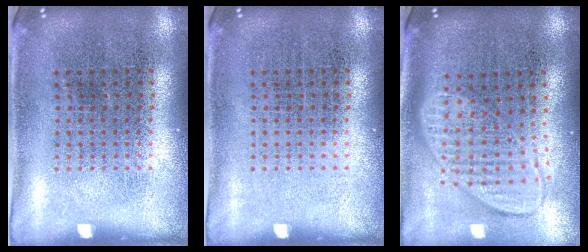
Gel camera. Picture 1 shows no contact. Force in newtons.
{"total": 0.0}
{"total": 2.0, "press": 1.5, "slide": 1.2}